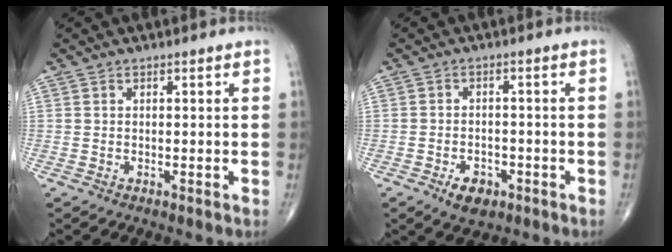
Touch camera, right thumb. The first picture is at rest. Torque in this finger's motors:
{"motor_torque": [-0.16, 0.16, 0.32, 0.01, 0.01]}